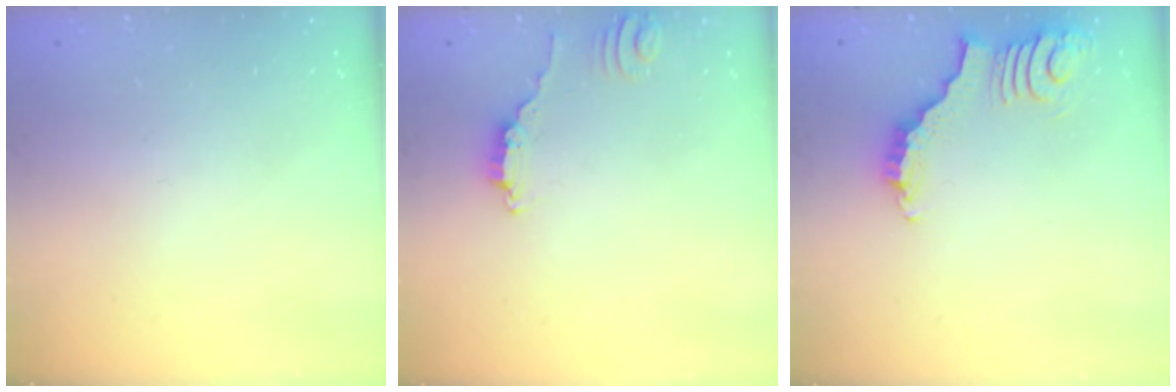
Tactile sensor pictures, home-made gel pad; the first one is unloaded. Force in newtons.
{"total": 2.6, "press": 2.6, "slide": 0.2}
{"total": 3.6, "press": 3.6, "slide": 0.7}